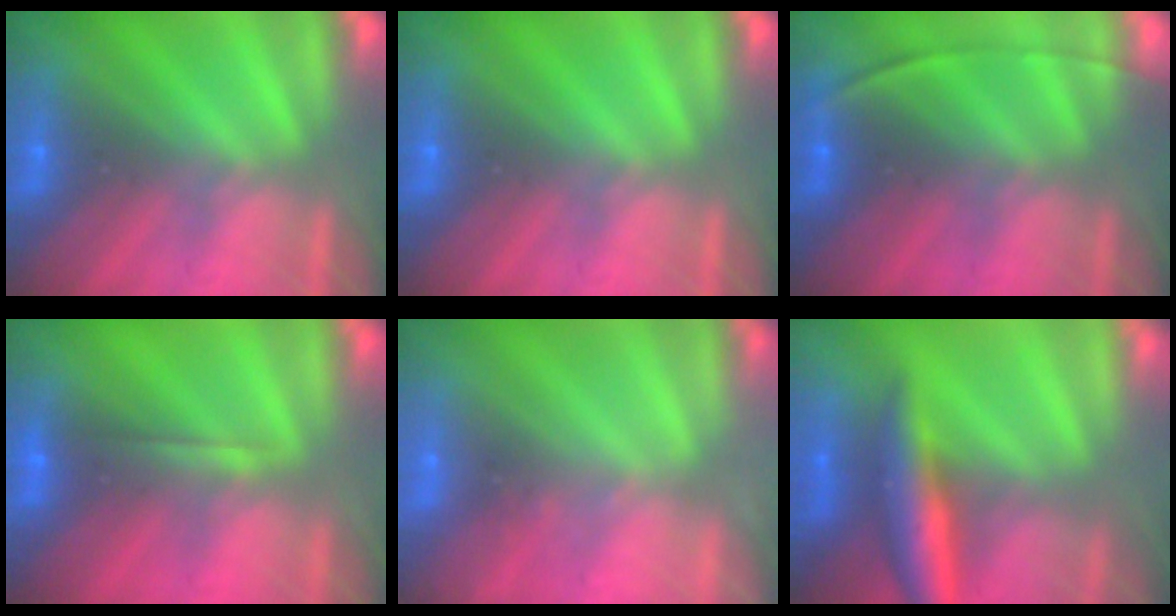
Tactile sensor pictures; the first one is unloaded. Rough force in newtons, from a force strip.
{"total": 0.0}
{"total": 1.7}
{"total": 1.7}
{"total": 2.4}
{"total": 7.3}